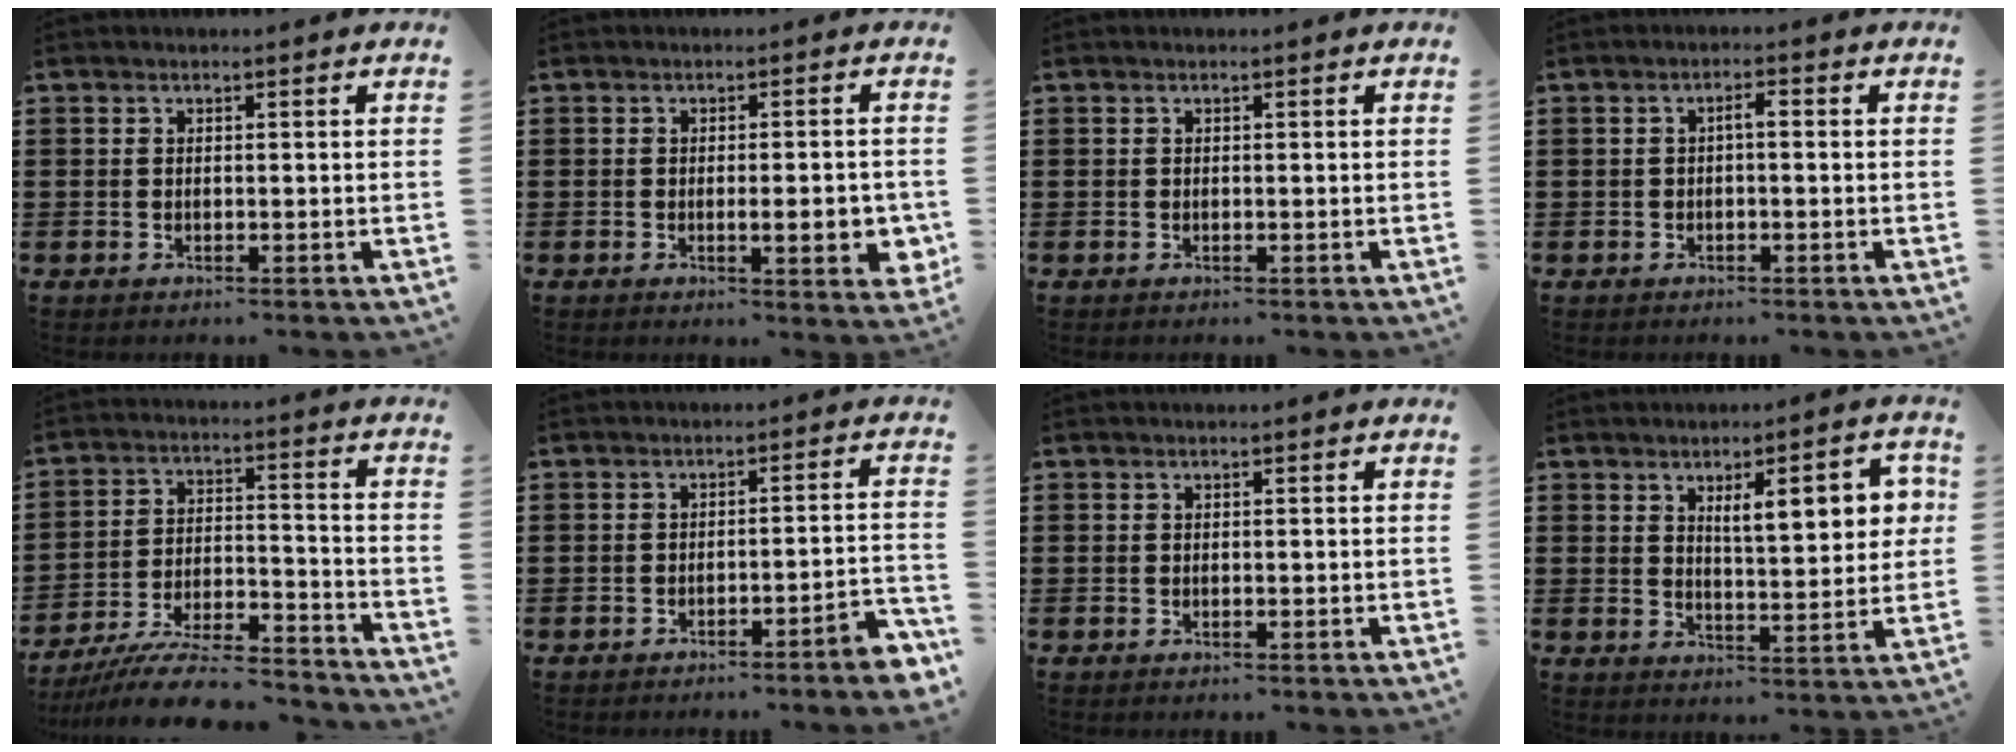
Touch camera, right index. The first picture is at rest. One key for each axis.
{"total": 5.1, "fx": -1.0, "fy": 1.2, "fz": 4.9, "tx": -0.062, "ty": -0.007, "tz": -0.018}
{"total": 0.0}
{"total": 1.7, "fx": -0.2, "fy": 0.4, "fz": 1.6, "tx": -0.032, "ty": 0.004, "tz": -0.006}
{"total": 9.8, "fx": -8.9, "fy": 1.5, "fz": 3.9, "tx": -0.064, "ty": 0.023, "tz": -0.172}
{"total": 3.3, "fx": -2.9, "fy": -0.3, "fz": 1.6, "tx": -0.027, "ty": -0.008, "tz": -0.060}
{"total": 0.0}
{"total": 8.3, "fx": 3.1, "fy": 2.5, "fz": 7.3, "tx": -0.111, "ty": -0.003, "tz": 0.045}